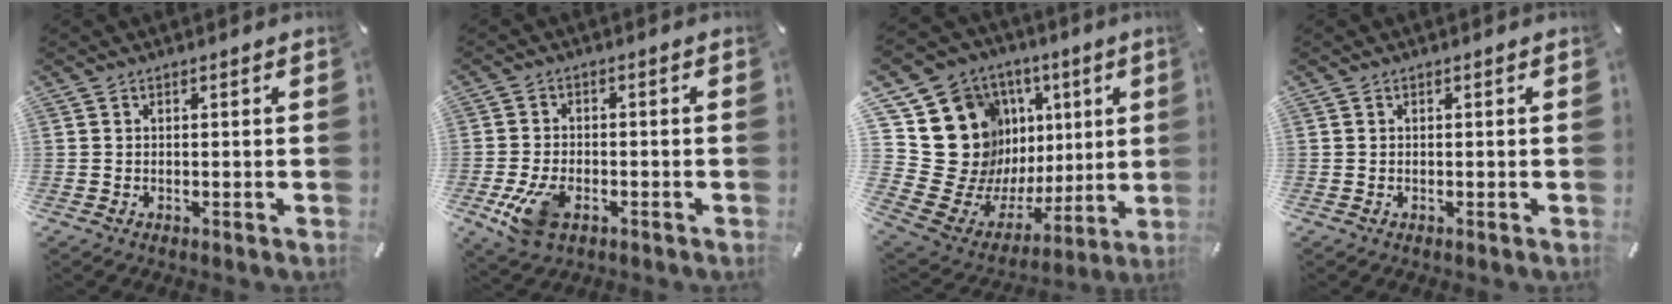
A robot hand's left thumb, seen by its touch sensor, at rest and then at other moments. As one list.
[{"total": 8.1, "force": [-3.4, 4.8, 5.7], "torque": [-0.133, 0.004, -0.062]}, {"total": 22.9, "force": [5.6, 19.8, 10.0], "torque": [-0.129, -0.081, 0.164]}, {"total": 0.0}]